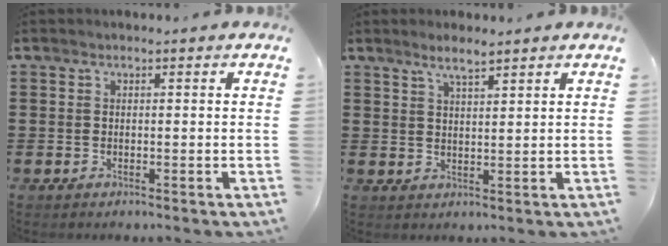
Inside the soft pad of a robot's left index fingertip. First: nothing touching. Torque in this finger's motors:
{"motor_torque": [1.87, 0.18, 0.30, 0.04]}